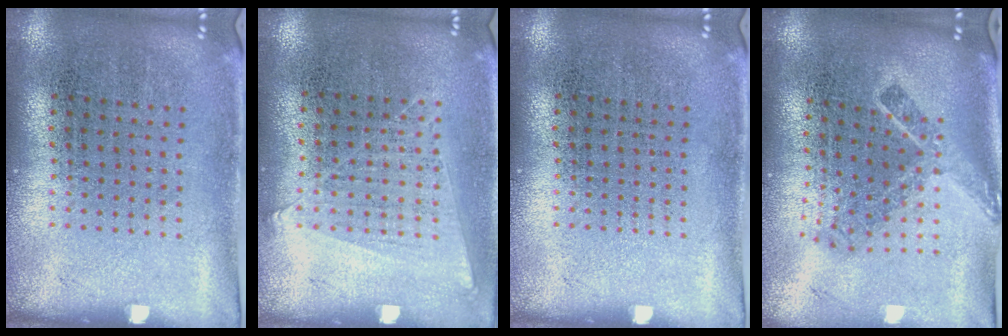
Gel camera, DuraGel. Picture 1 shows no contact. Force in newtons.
{"total": 1.1, "press": 1.0, "slide": 0.4}
{"total": 0.0}
{"total": 2.2, "press": 1.5, "slide": 1.6}